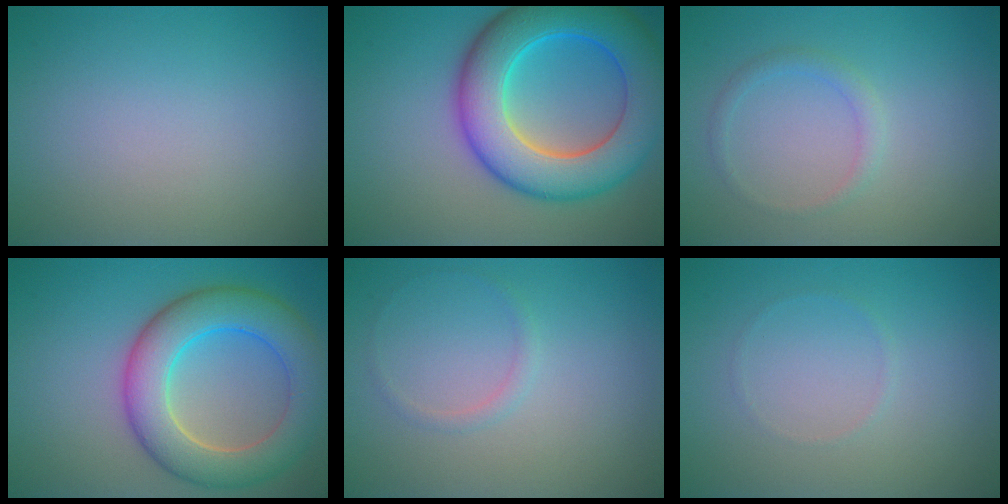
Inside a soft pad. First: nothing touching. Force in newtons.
{"total": 11.0, "press": 11.0, "slide": 0.2}
{"total": 1.2, "press": 1.2, "slide": 0.0}
{"total": 8.1, "press": 8.1, "slide": 0.7}
{"total": 0.8, "press": 0.8, "slide": 0.0}
{"total": 0.5, "press": 0.5, "slide": 0.1}